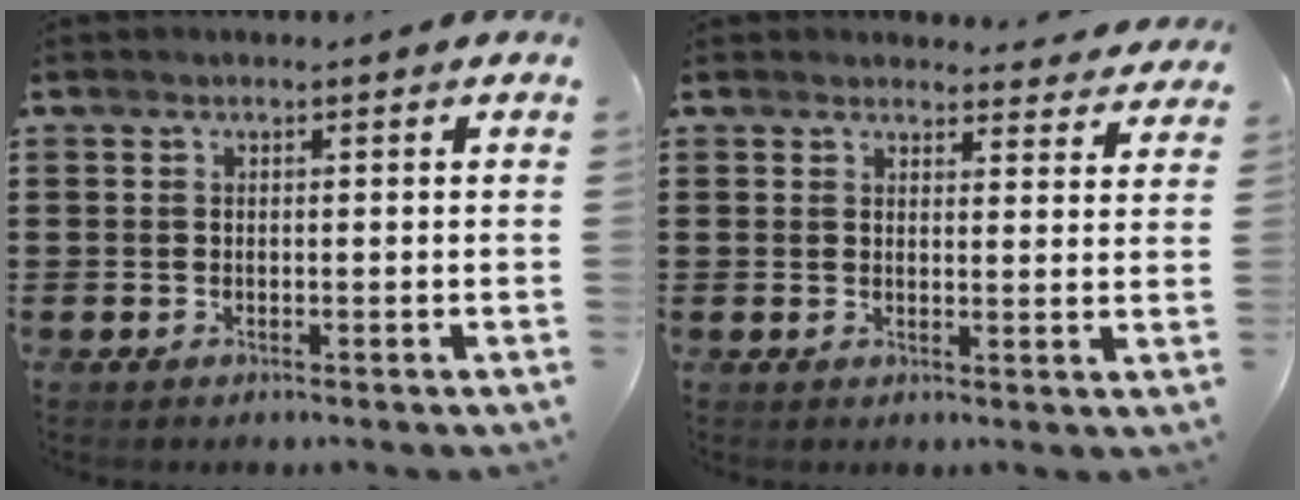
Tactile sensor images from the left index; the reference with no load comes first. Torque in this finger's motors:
{"motor_torque": [0.11, 0.05, 0.09, -0.01]}